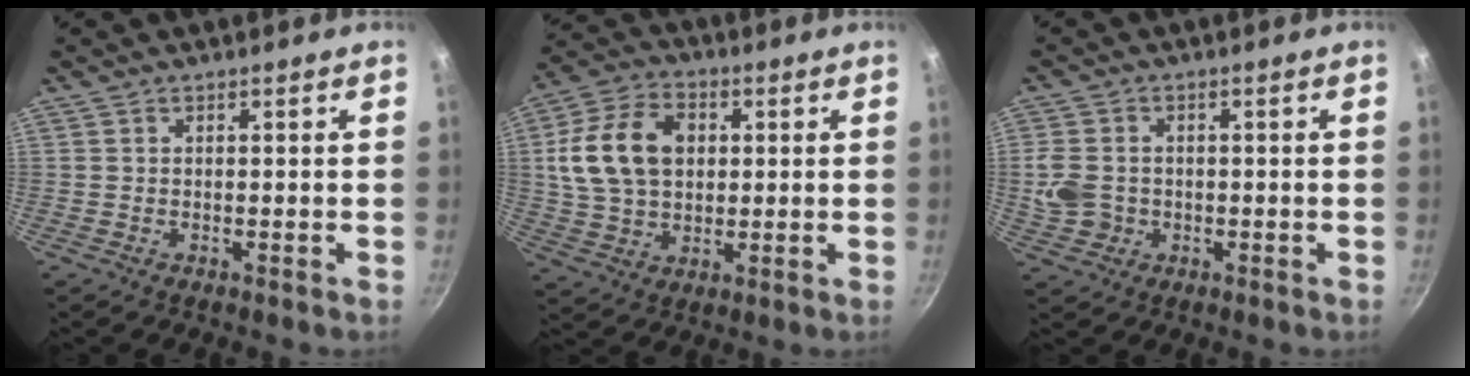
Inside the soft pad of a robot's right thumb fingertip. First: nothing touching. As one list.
[{"total": 15.8, "force": [2.7, 11.3, 10.7], "torque": [-0.182, 0.013, 0.044]}, {"total": 6.3, "force": [-0.7, 5.4, 3.3], "torque": [-0.058, 0.005, -0.012]}]